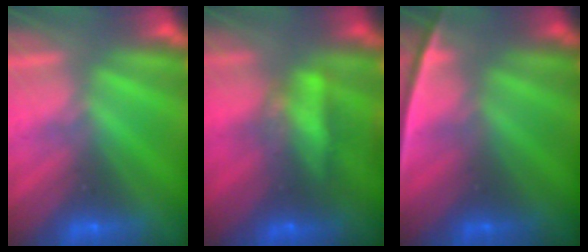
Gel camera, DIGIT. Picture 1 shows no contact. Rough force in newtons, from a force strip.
{"total": 5.7}
{"total": 2.4}